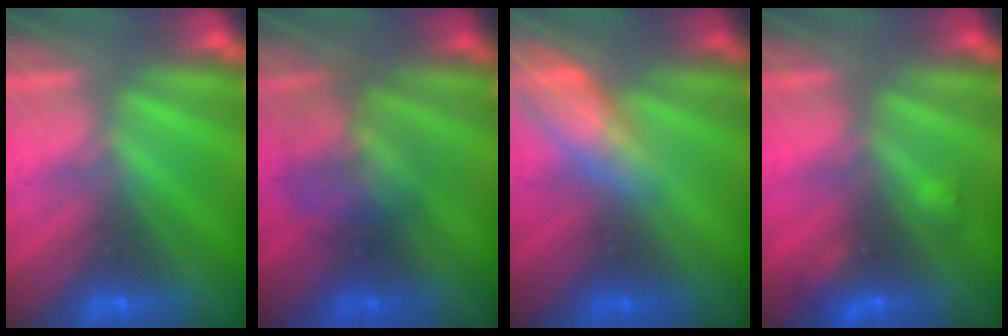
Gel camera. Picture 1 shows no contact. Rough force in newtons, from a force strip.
{"total": 2.3}
{"total": 2.5}
{"total": 2.3}